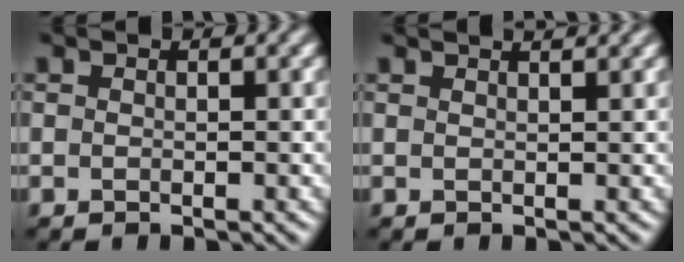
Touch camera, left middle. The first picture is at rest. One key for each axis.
{"total": 2.4, "fx": 2.1, "fy": 0.6, "fz": 1.0, "tx": -0.015, "ty": 0.022, "tz": 0.016}